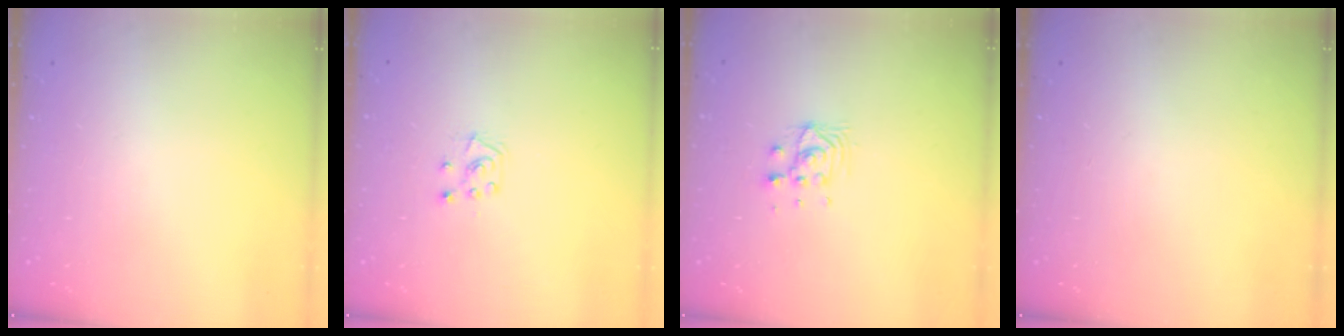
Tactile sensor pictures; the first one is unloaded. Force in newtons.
{"total": 5.4, "press": 5.4, "slide": 0.6}
{"total": 7.6, "press": 7.6, "slide": 0.3}
{"total": 0.0}